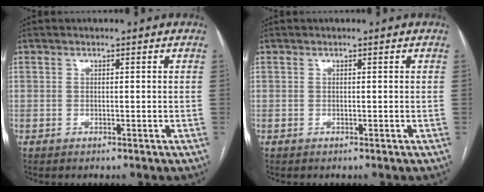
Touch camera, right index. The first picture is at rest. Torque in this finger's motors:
{"motor_torque": [0.00, 0.00, 0.00, 0.01]}